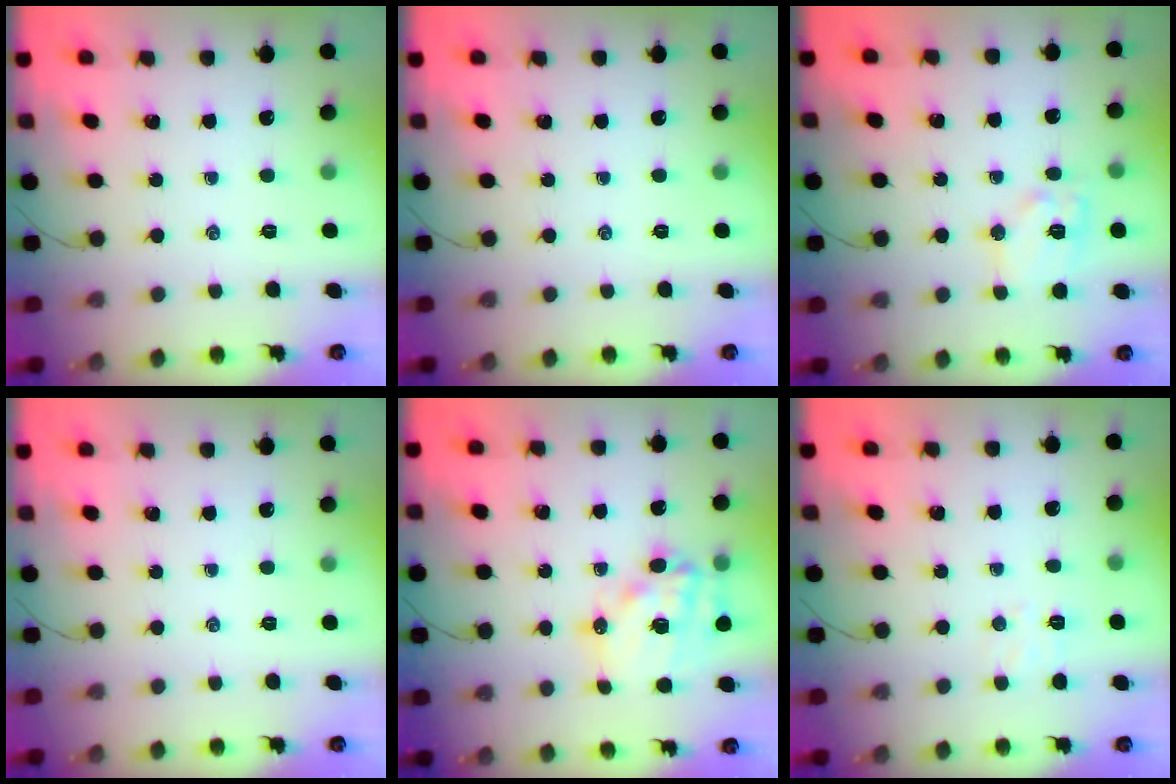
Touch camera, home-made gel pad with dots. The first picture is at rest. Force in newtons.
{"total": 0.0}
{"total": 11.3, "press": 11.3, "slide": 0.8}
{"total": 0.0}
{"total": 15.6, "press": 15.2, "slide": 3.4}
{"total": 4.7, "press": 4.5, "slide": 1.1}